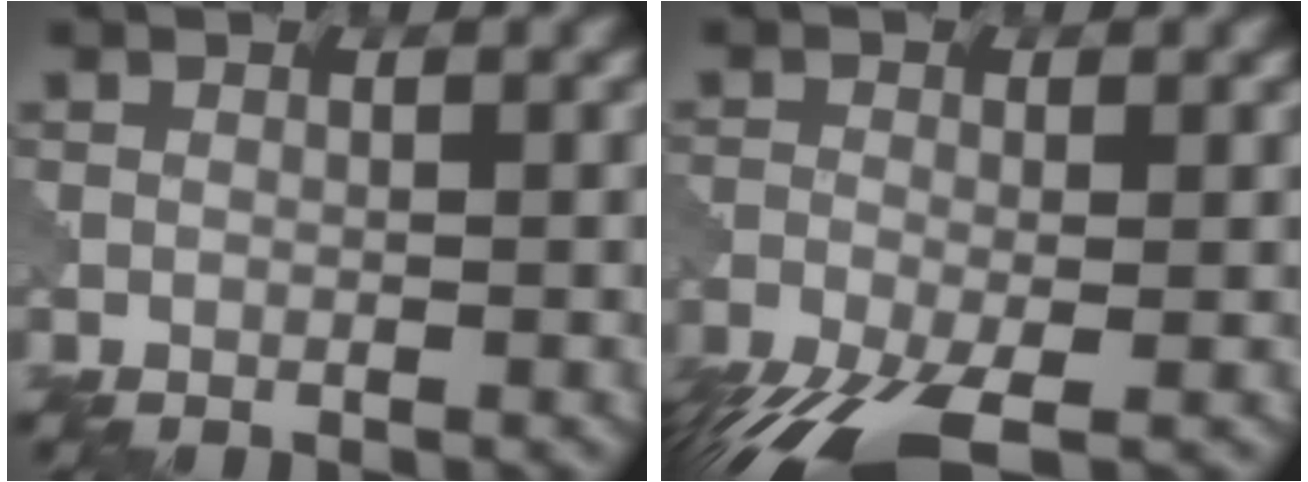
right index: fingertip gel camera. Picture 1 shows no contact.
{"total": 8.2, "force": [-5.2, 3.0, 5.5], "torque": [-0.122, -0.023, -0.095]}